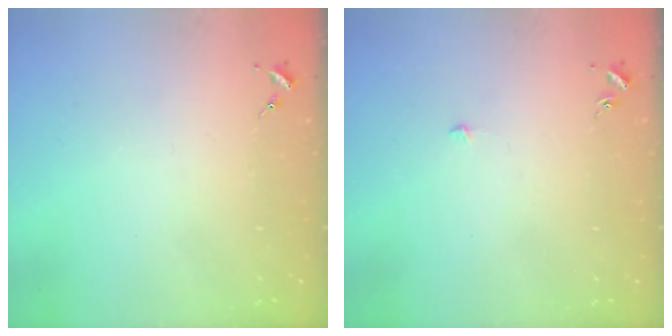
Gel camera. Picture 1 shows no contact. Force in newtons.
{"total": 3.3, "press": 3.3, "slide": 0.3}